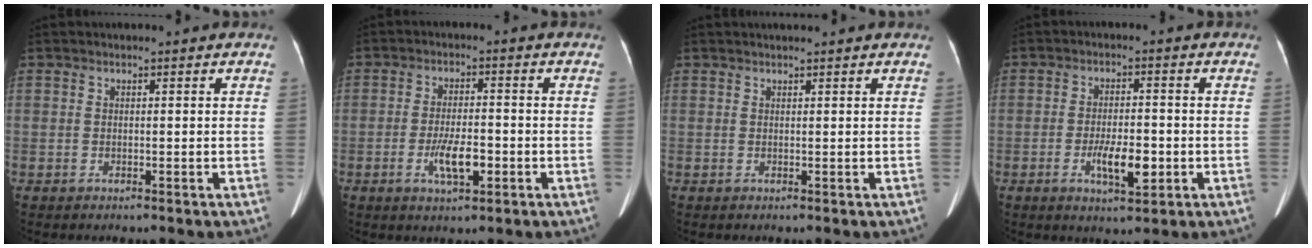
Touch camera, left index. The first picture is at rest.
{"total": 5.6, "force": [-2.1, 1.6, 4.9], "torque": [-0.095, -0.004, -0.038]}
{"total": 2.1, "force": [1.9, 0.0, 0.9], "torque": [-0.009, 0.016, 0.022]}
{"total": 6.1, "force": [-2.0, 1.9, 5.5], "torque": [-0.099, -0.006, -0.034]}